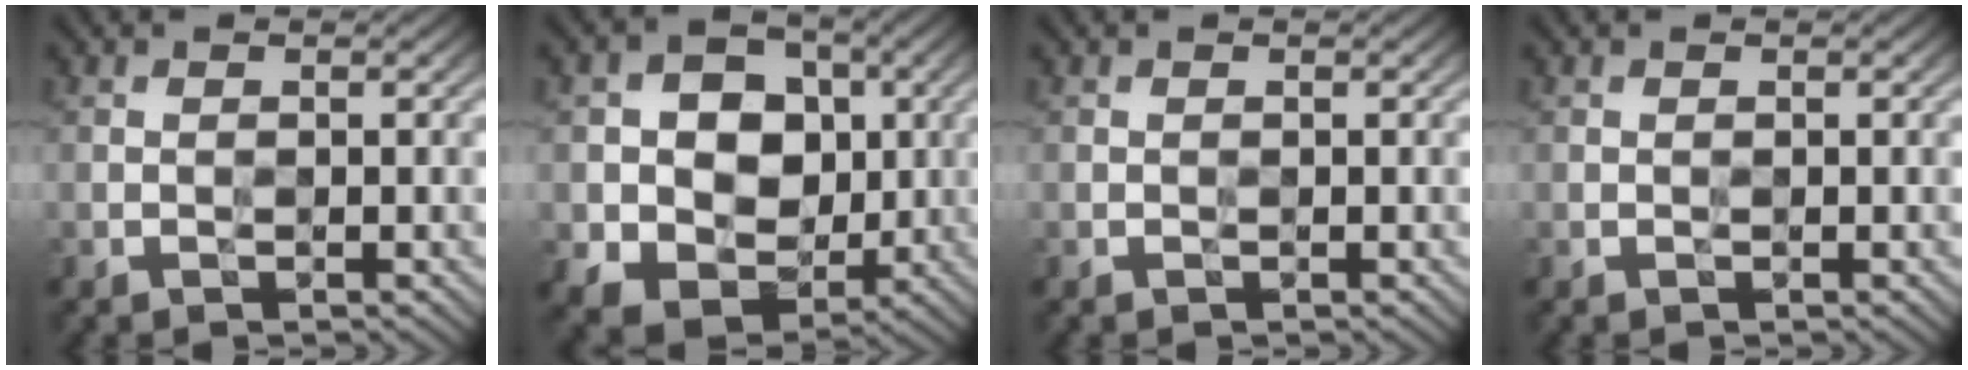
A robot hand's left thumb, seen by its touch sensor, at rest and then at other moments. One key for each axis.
{"total": 9.7, "fx": -0.2, "fy": 8.1, "fz": 5.4, "tx": -0.105, "ty": -0.007, "tz": -0.013}
{"total": 0.0}
{"total": 0.0}